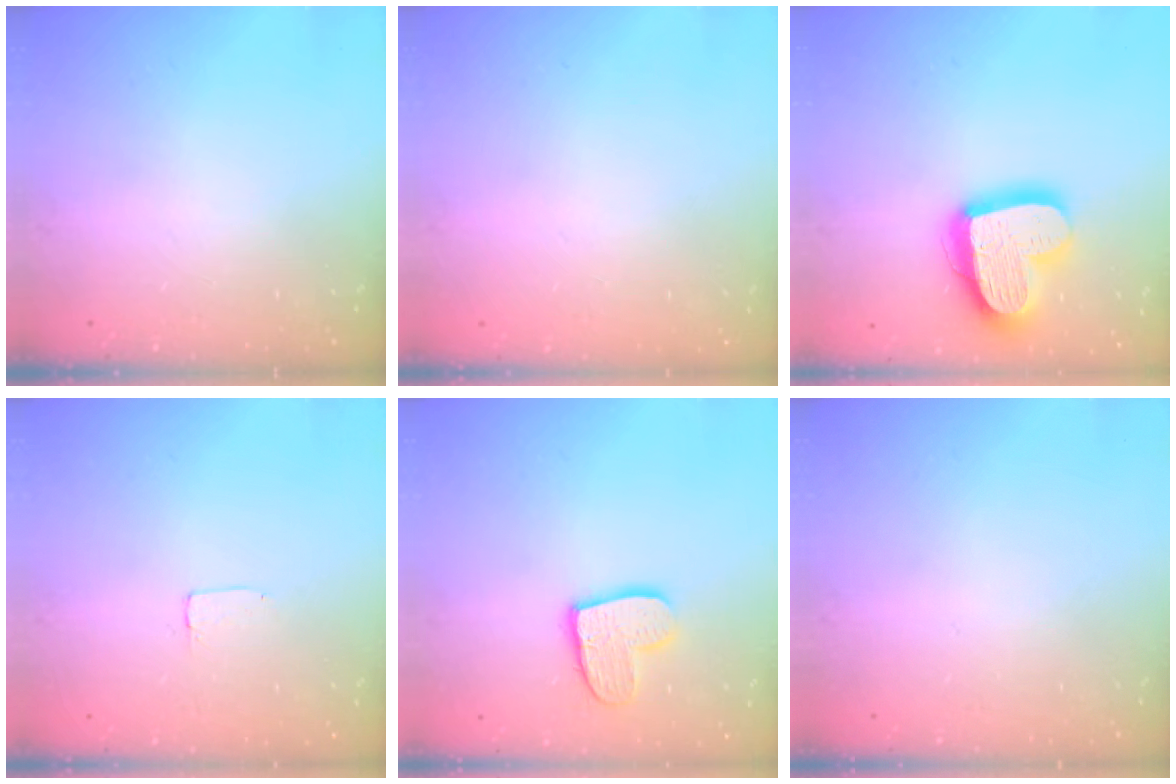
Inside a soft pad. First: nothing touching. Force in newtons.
{"total": 0.0}
{"total": 20.5, "press": 20.4, "slide": 1.8}
{"total": 2.0, "press": 2.0, "slide": 0.0}
{"total": 11.9, "press": 11.9, "slide": 0.9}
{"total": 0.0}